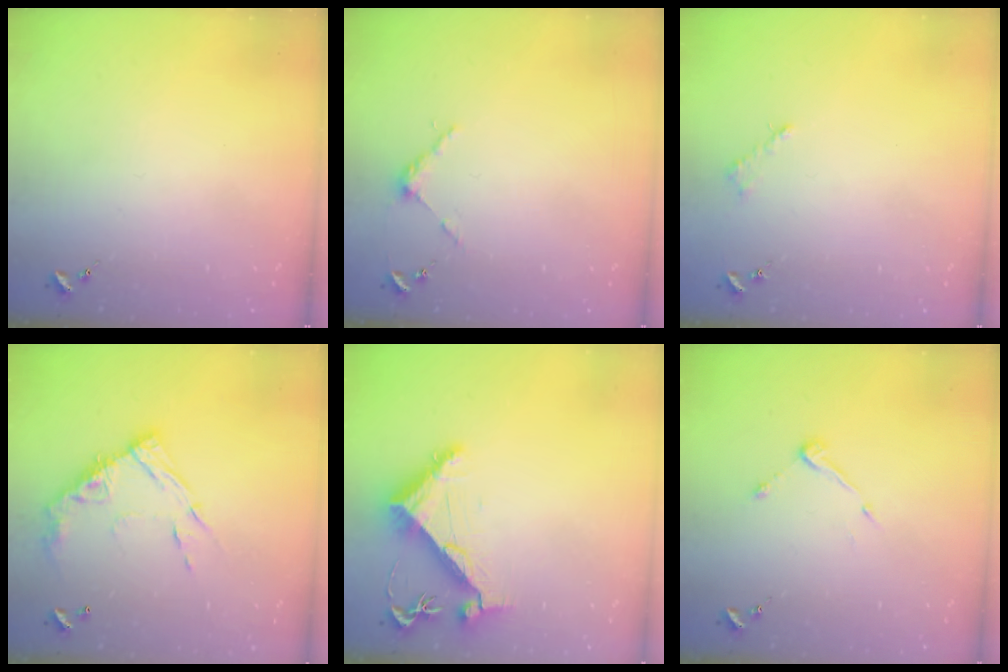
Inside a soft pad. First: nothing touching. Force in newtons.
{"total": 3.9, "press": 3.9, "slide": 0.2}
{"total": 2.6, "press": 2.5, "slide": 0.3}
{"total": 14.5, "press": 14.4, "slide": 1.3}
{"total": 7.1, "press": 7.1, "slide": 1.1}
{"total": 6.5, "press": 6.5, "slide": 0.6}